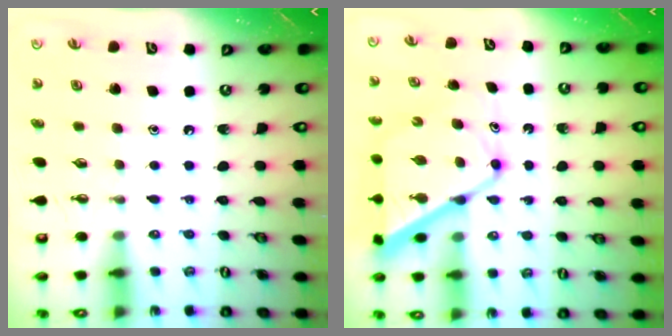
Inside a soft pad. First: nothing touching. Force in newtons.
{"total": 13.1, "press": 13.1, "slide": 1.3}